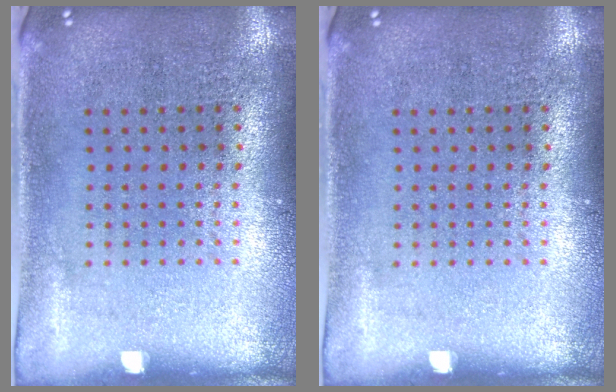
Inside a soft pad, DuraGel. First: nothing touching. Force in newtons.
{"total": 0.0}